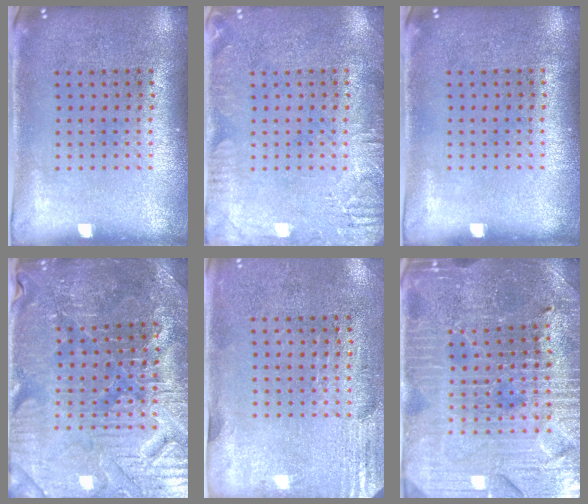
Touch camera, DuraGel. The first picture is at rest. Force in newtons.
{"total": 2.6, "press": 2.5, "slide": 0.4}
{"total": 0.0}
{"total": 3.8, "press": 3.7, "slide": 0.5}
{"total": 2.9, "press": 2.5, "slide": 1.5}
{"total": 3.9, "press": 3.8, "slide": 0.9}